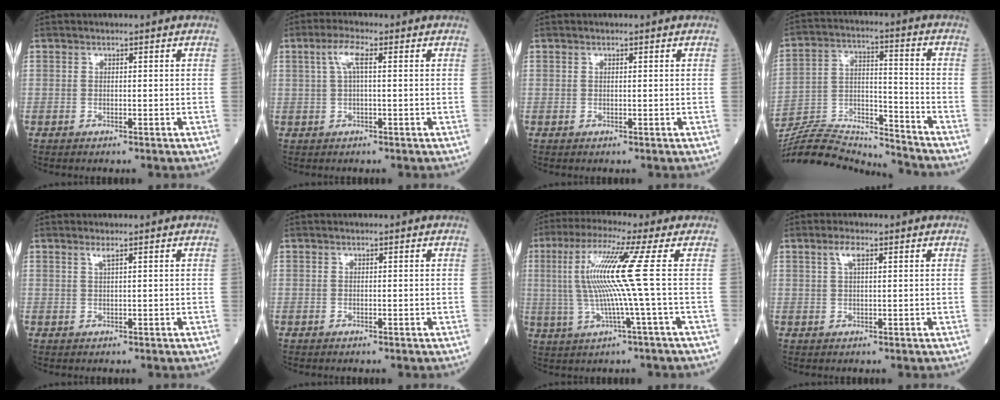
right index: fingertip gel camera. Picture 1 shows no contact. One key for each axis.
{"total": 3.4, "fx": 1.1, "fy": 0.7, "fz": 3.2, "tx": -0.067, "ty": 0.017, "tz": 0.025}
{"total": 0.0}
{"total": 16.7, "fx": -16.5, "fy": 0.3, "fz": 2.6, "tx": -0.053, "ty": 0.027, "tz": -0.283}
{"total": 1.0, "fx": 0.7, "fy": -0.2, "fz": 0.7, "tx": -0.018, "ty": 0.005, "tz": 0.019}
{"total": 0.0}
{"total": 10.8, "fx": 1.1, "fy": -2.0, "fz": 10.5, "tx": -0.213, "ty": 0.010, "tz": 0.020}
{"total": 2.3, "fx": 1.2, "fy": 0.5, "fz": 1.8, "tx": -0.039, "ty": 0.012, "tz": 0.027}